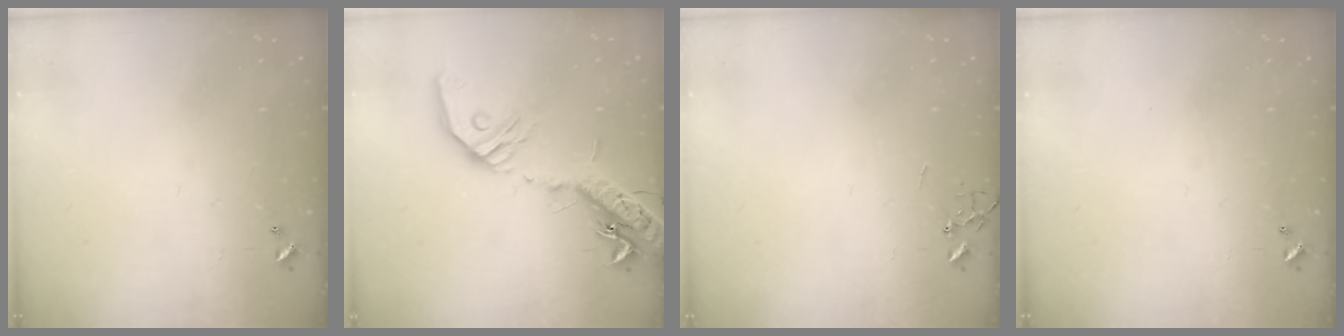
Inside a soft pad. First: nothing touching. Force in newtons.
{"total": 22.2, "press": 21.7, "slide": 4.7}
{"total": 0.0}
{"total": 0.0}